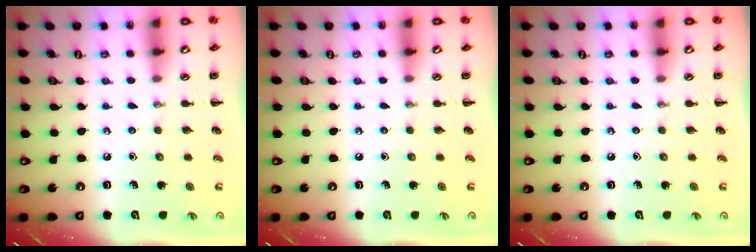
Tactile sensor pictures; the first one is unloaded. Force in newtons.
{"total": 0.0}
{"total": 0.0}